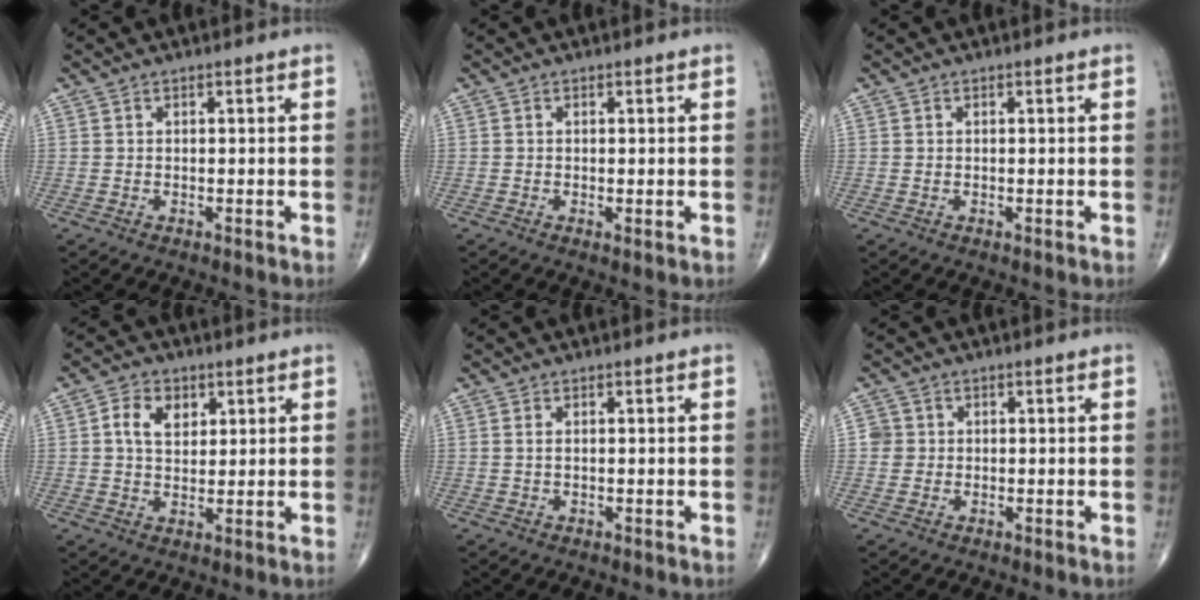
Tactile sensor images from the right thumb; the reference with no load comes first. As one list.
[{"total": 0.8, "force": [-0.2, 0.1, 0.8], "torque": [-0.017, -0.006, -0.004]}, {"total": 0.0}, {"total": 6.0, "force": [2.0, 4.2, 3.8], "torque": [-0.053, -0.004, 0.031]}, {"total": 1.0, "force": [0.2, 0.4, 0.9], "torque": [-0.023, 0.003, 0.007]}, {"total": 2.1, "force": [0.1, 2.1, 0.2], "torque": [0.010, 0.005, 0.001]}]